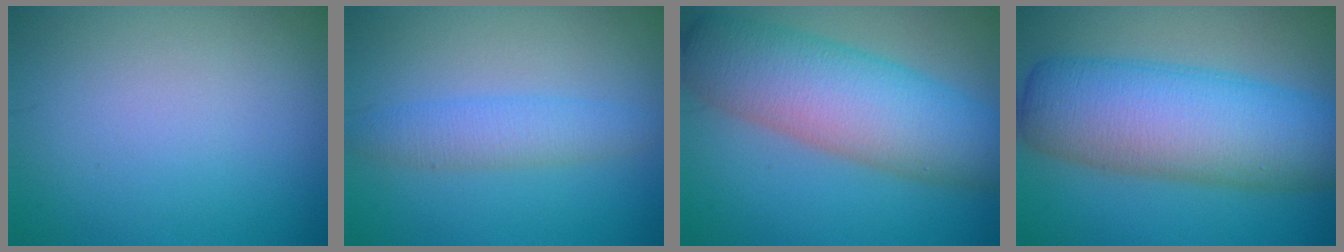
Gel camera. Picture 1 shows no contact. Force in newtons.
{"total": 2.7, "press": 2.7, "slide": 0.1}
{"total": 10.1, "press": 10.1, "slide": 0.4}
{"total": 11.6, "press": 11.6, "slide": 0.2}